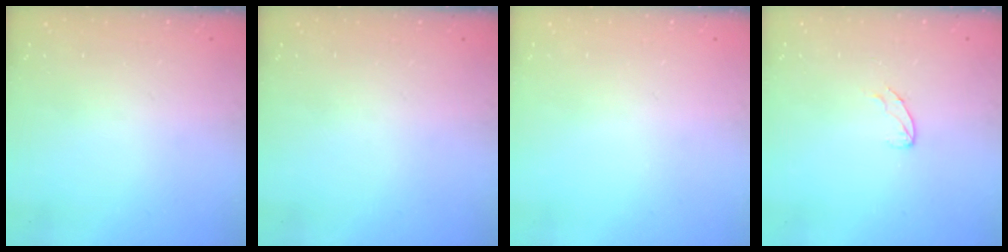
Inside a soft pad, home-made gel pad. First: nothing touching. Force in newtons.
{"total": 0.0}
{"total": 0.0}
{"total": 5.0, "press": 5.0, "slide": 0.5}